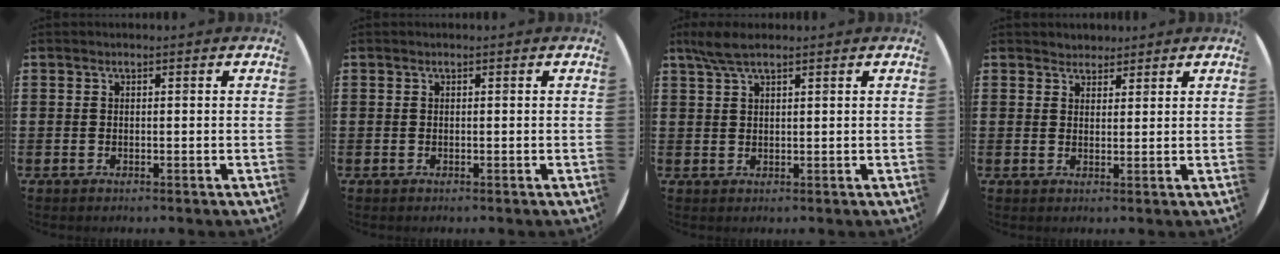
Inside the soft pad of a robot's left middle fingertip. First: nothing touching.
{"total": 0.0}
{"total": 3.7, "force": [2.6, 0.8, 2.5], "torque": [-0.052, 0.006, 0.047]}
{"total": 2.1, "force": [2.0, 0.7, -0.2], "torque": [0.001, 0.002, 0.038]}